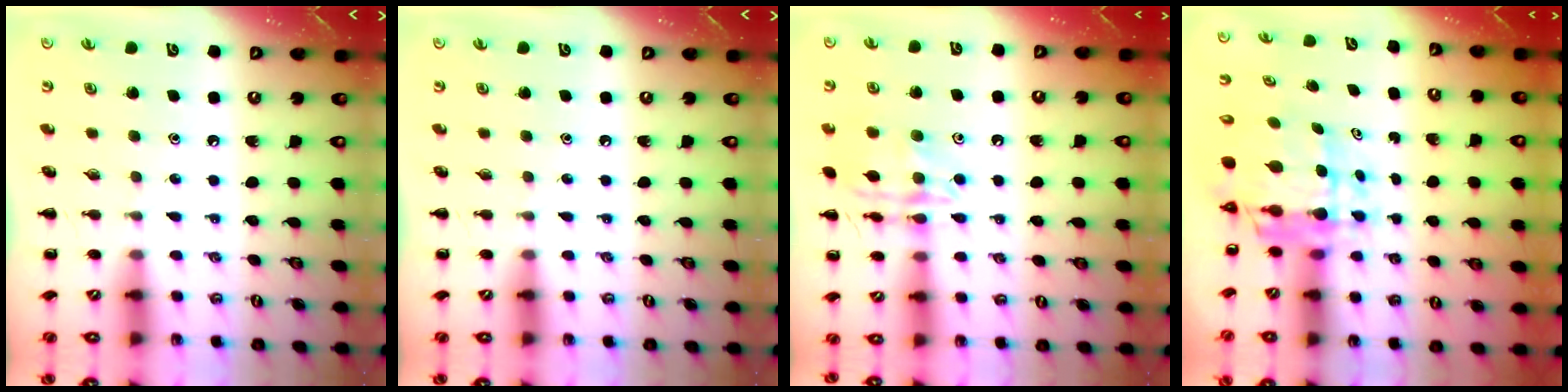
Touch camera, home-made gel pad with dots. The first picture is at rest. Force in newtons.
{"total": 0.0}
{"total": 14.0, "press": 13.9, "slide": 0.7}
{"total": 8.4, "press": 8.0, "slide": 2.7}